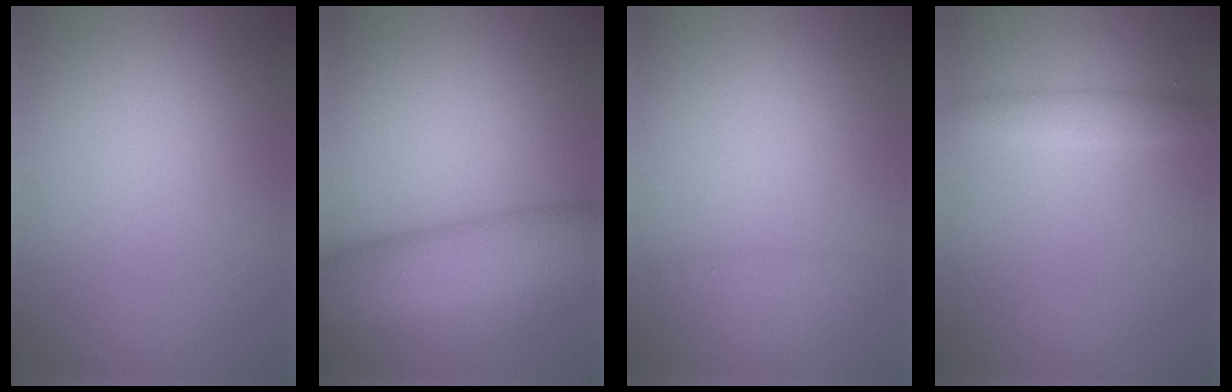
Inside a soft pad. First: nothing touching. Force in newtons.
{"total": 8.0, "press": 8.0, "slide": 0.2}
{"total": 0.8, "press": 0.8, "slide": 0.0}
{"total": 1.9, "press": 1.8, "slide": 0.1}